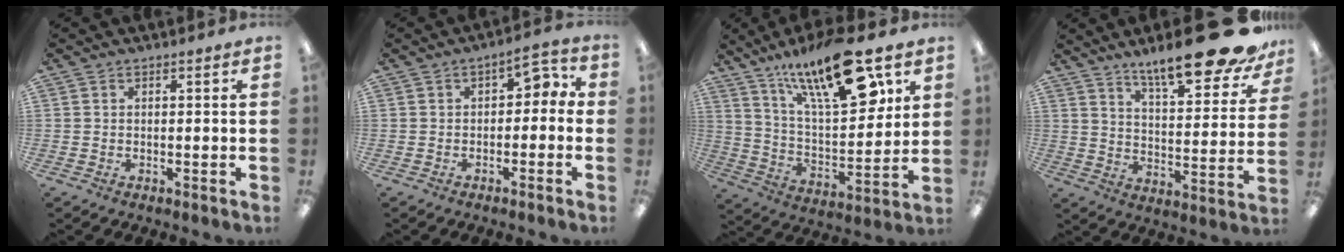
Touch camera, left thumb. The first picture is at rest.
{"total": 4.2, "force": [0.1, 2.8, 3.1], "torque": [-0.039, 0.001, -0.008]}
{"total": 24.1, "force": [15.0, 8.3, 16.8], "torque": [-0.277, -0.070, 0.248]}
{"total": 18.9, "force": [15.4, 3.9, 10.2], "torque": [-0.151, -0.113, 0.254]}